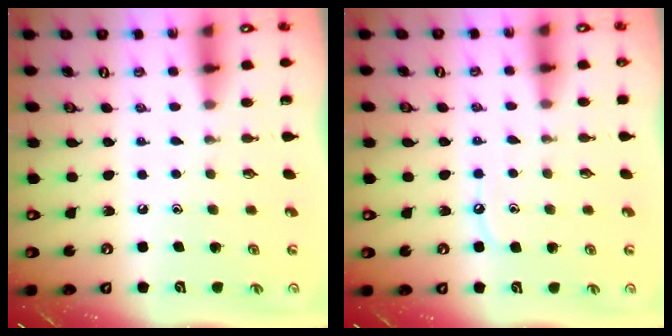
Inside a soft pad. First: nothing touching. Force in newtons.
{"total": 5.5, "press": 5.4, "slide": 0.7}